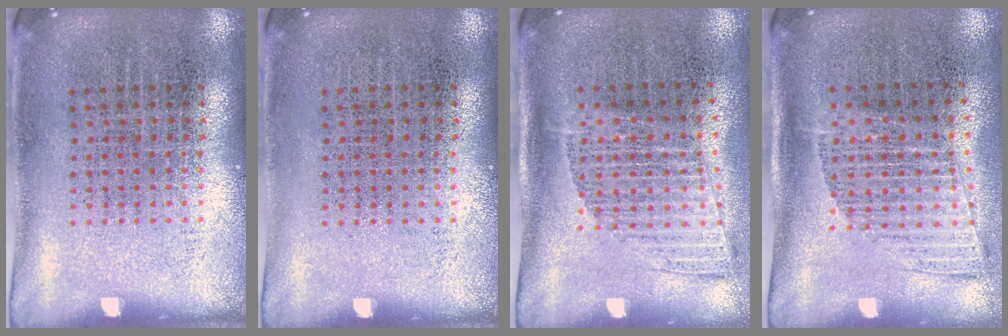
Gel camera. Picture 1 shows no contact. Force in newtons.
{"total": 0.0}
{"total": 1.3, "press": 1.1, "slide": 0.8}
{"total": 1.3, "press": 1.1, "slide": 0.8}